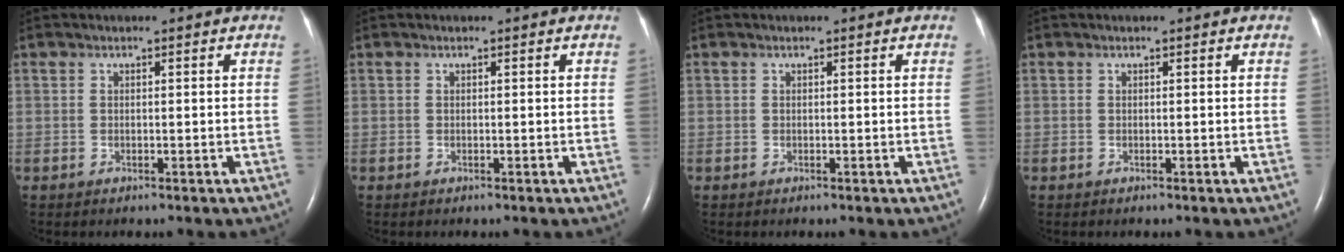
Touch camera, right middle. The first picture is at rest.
{"total": 0.0}
{"total": 0.0}
{"total": 0.0}